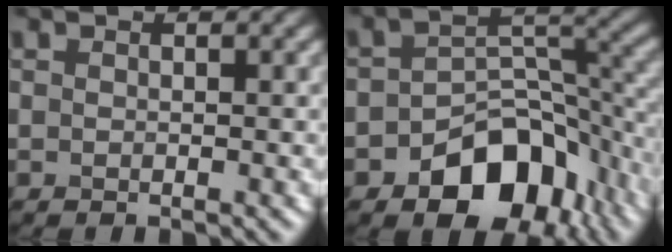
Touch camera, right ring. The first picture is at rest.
{"total": 9.6, "force": [-4.7, 6.0, 5.8], "torque": [-0.071, -0.002, -0.079]}